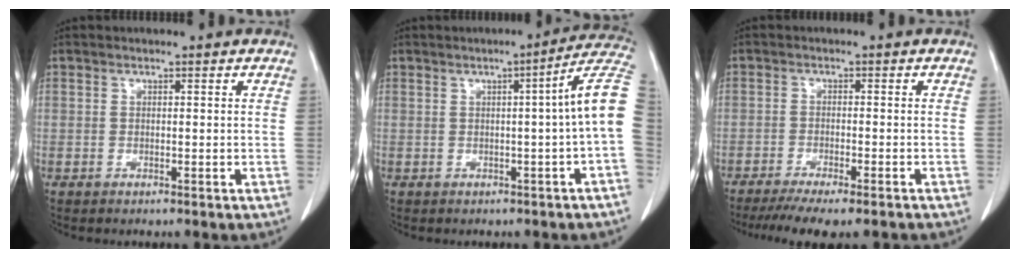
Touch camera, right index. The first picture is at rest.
{"total": 7.6, "force": [-0.3, -1.2, 7.4], "torque": [-0.080, 0.014, -0.009]}
{"total": 11.3, "force": [-9.5, 1.4, 5.8], "torque": [-0.076, -0.018, -0.137]}